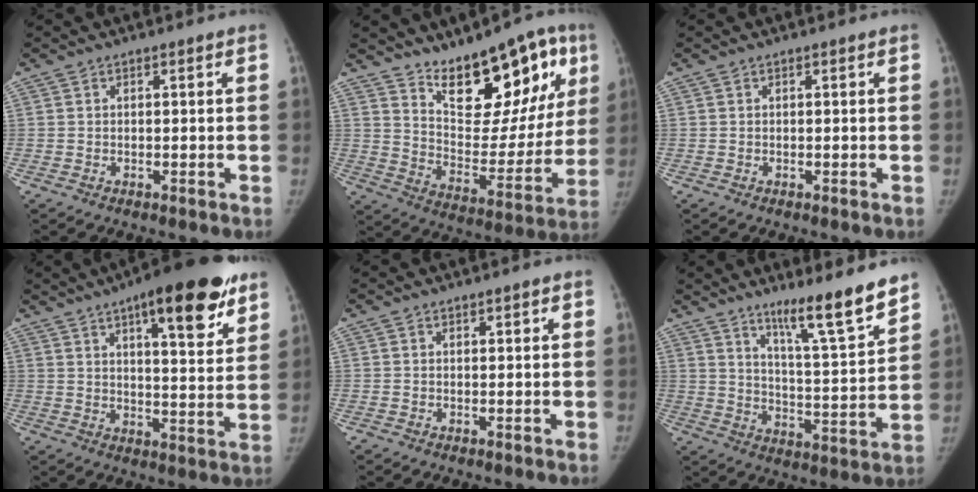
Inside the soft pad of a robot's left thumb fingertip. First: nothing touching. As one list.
[{"total": 20.4, "force": [12.0, 9.3, 13.6], "torque": [-0.123, -0.065, 0.189]}, {"total": 0.0}, {"total": 19.7, "force": [11.4, 5.8, 15.0], "torque": [-0.184, -0.039, 0.161]}, {"total": 0.7, "force": [0.3, 0.4, 0.5], "torque": [0.001, 0.001, 0.003]}, {"total": 13.5, "force": [10.3, 1.0, 8.7], "torque": [-0.121, -0.081, 0.167]}]